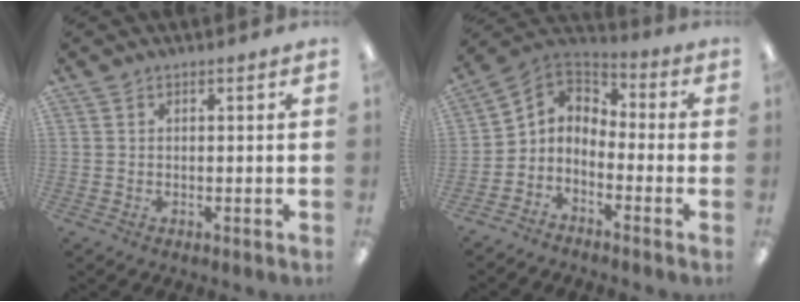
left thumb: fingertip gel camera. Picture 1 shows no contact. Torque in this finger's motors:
{"motor_torque": [0.16, 0.30, -0.38, 0.41, 0.09]}